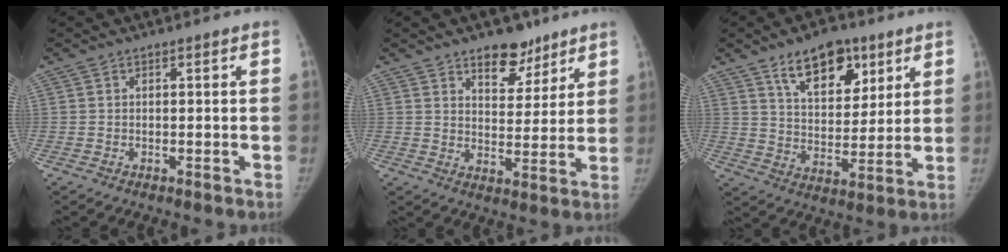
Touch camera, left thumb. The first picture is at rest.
{"total": 8.8, "force": [6.3, 4.8, 3.9], "torque": [-0.020, -0.039, 0.097]}
{"total": 14.0, "force": [8.1, 7.7, 8.4], "torque": [-0.089, -0.043, 0.136]}